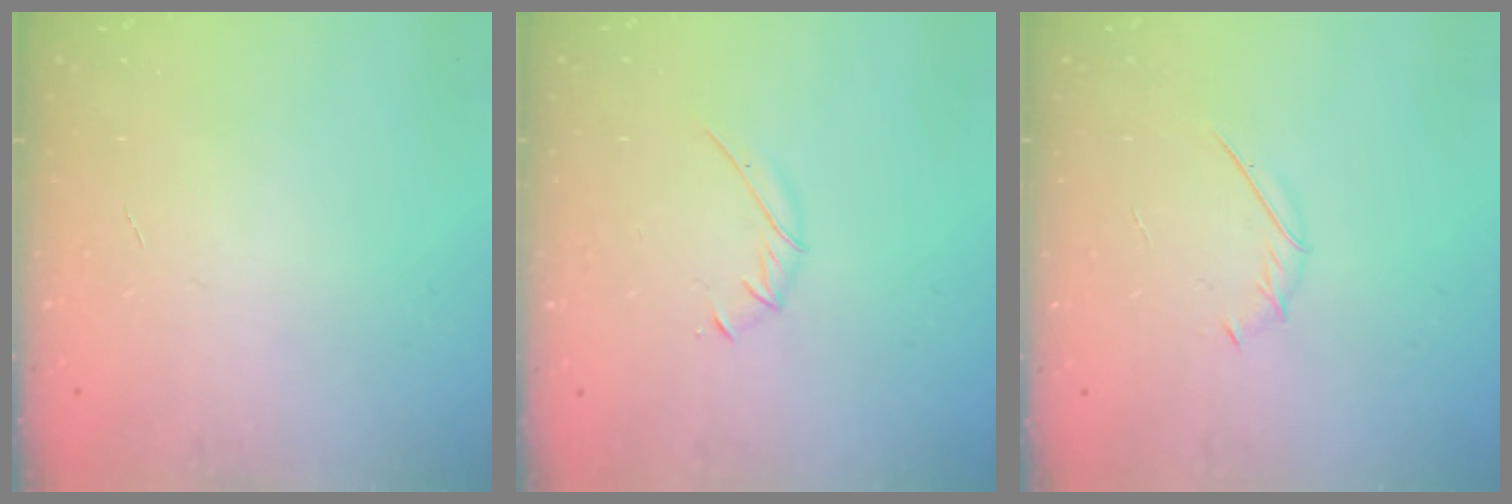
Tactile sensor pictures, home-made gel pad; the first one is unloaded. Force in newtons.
{"total": 3.7, "press": 3.6, "slide": 1.0}
{"total": 1.9, "press": 1.8, "slide": 0.6}